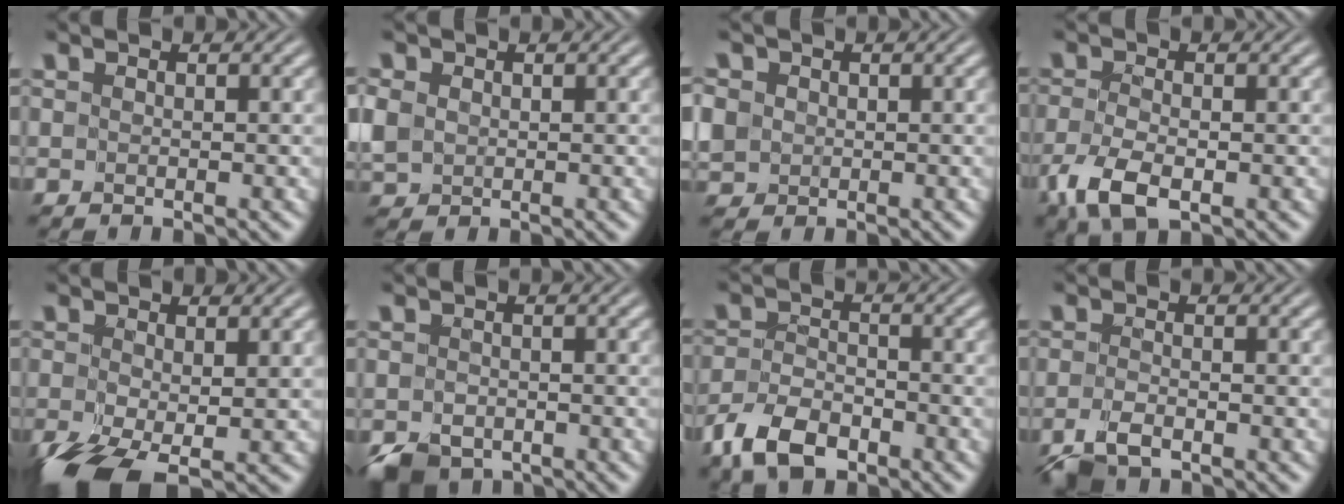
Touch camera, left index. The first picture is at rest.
{"total": 2.2, "force": [0.1, 2.0, 0.9], "torque": [-0.034, 0.002, 0.002]}
{"total": 3.5, "force": [0.5, 3.3, 1.2], "torque": [-0.042, 0.017, 0.000]}
{"total": 4.1, "force": [-2.1, 1.9, 3.0], "torque": [-0.076, -0.008, -0.044]}
{"total": 5.9, "force": [-2.4, 3.0, 4.5], "torque": [-0.105, -0.020, -0.042]}
{"total": 3.1, "force": [-2.3, 1.7, 1.0], "torque": [-0.015, -0.008, -0.043]}
{"total": 4.9, "force": [-3.5, 2.3, 2.4], "torque": [-0.047, -0.001, -0.074]}
{"total": 2.9, "force": [-2.1, 0.9, 1.8], "torque": [-0.042, -0.007, -0.046]}